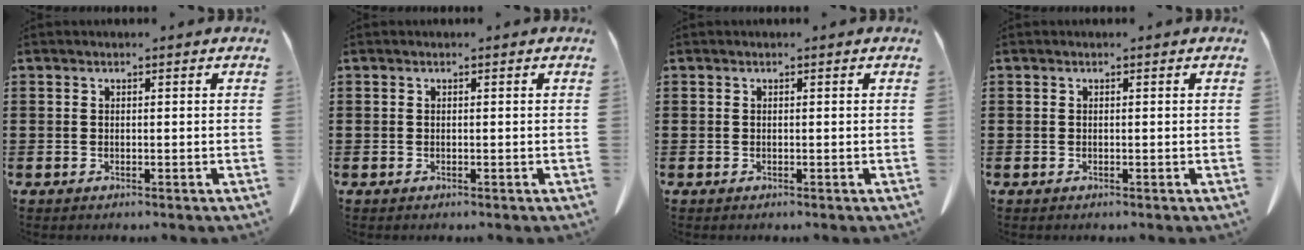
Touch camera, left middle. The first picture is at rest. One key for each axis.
{"total": 0.0}
{"total": 0.0}
{"total": 0.0}